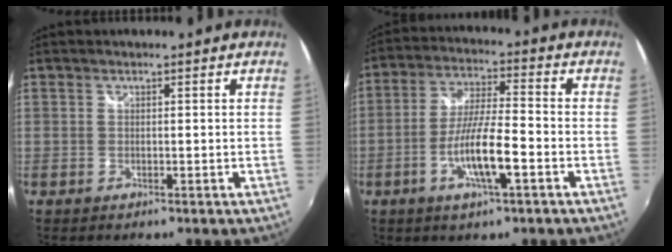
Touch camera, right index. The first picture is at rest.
{"total": 10.2, "force": [-4.0, 1.3, 9.3], "torque": [-0.184, -0.004, -0.073]}